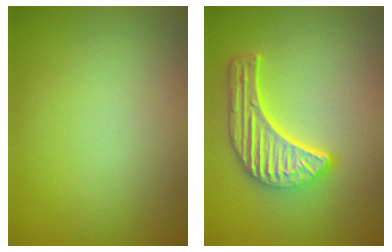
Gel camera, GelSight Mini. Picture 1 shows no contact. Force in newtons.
{"total": 5.7, "press": 4.5, "slide": 3.6}